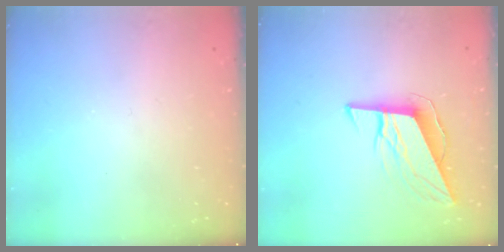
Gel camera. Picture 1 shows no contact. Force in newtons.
{"total": 9.9, "press": 9.6, "slide": 2.3}